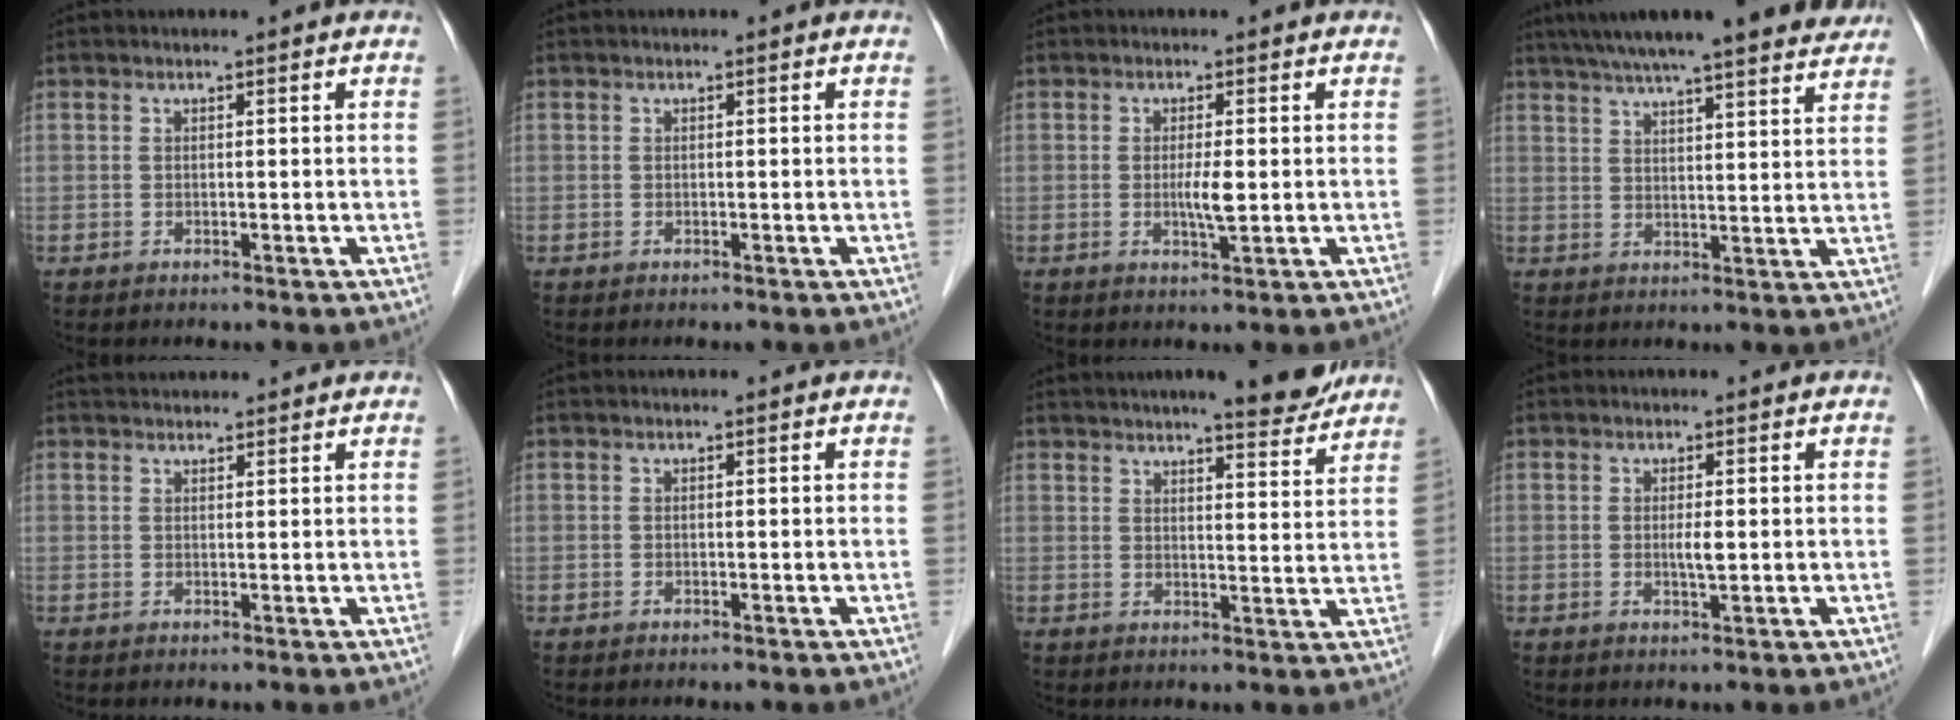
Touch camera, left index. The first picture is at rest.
{"total": 0.0}
{"total": 2.8, "force": [0.1, 0.2, 2.8], "torque": [-0.054, -0.004, 0.003]}
{"total": 21.4, "force": [18.3, 2.6, 10.8], "torque": [-0.171, 0.031, 0.243]}
{"total": 6.0, "force": [5.8, 1.1, 1.3], "torque": [-0.016, 0.038, 0.077]}
{"total": 0.0}
{"total": 9.4, "force": [8.2, 0.9, 4.4], "torque": [-0.057, -0.003, 0.102]}
{"total": 1.6, "force": [0.2, 0.1, 1.6], "torque": [-0.032, -0.002, 0.005]}